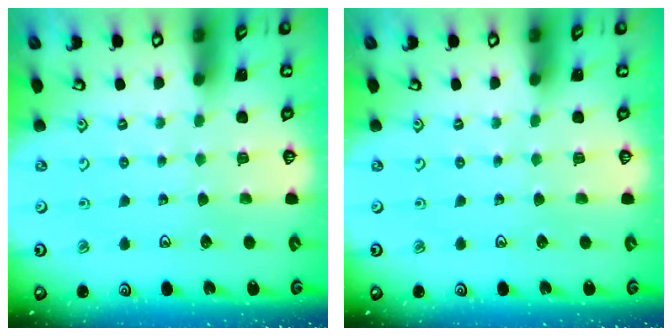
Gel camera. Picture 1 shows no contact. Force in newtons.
{"total": 0.0}